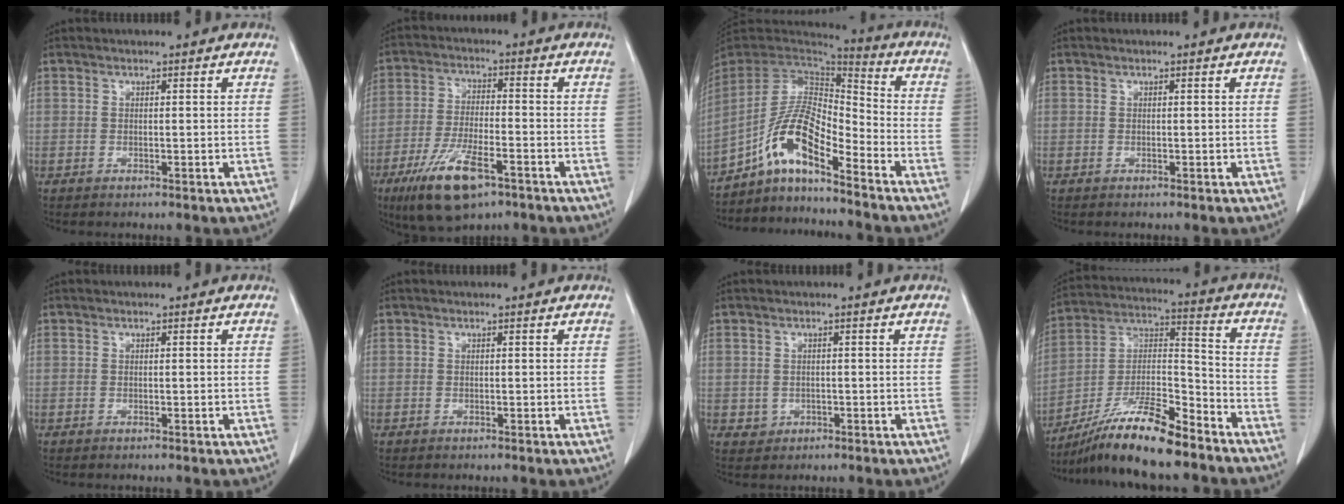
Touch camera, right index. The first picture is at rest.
{"total": 11.5, "force": [-6.7, 3.3, 8.7], "torque": [-0.174, -0.018, -0.112]}
{"total": 11.2, "force": [-7.1, 2.2, 8.4], "torque": [-0.169, 0.018, -0.131]}
{"total": 0.0}
{"total": 0.0}
{"total": 0.0}
{"total": 1.7, "force": [-0.4, 1.6, 0.2], "torque": [-0.001, 0.004, -0.001]}
{"total": 15.1, "force": [-11.9, 1.9, 9.1], "torque": [-0.168, 0.004, -0.209]}